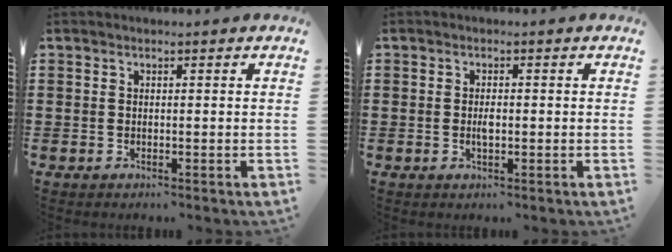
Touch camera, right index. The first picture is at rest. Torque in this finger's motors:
{"motor_torque": [2.14, 0.00, 0.13, 0.05]}